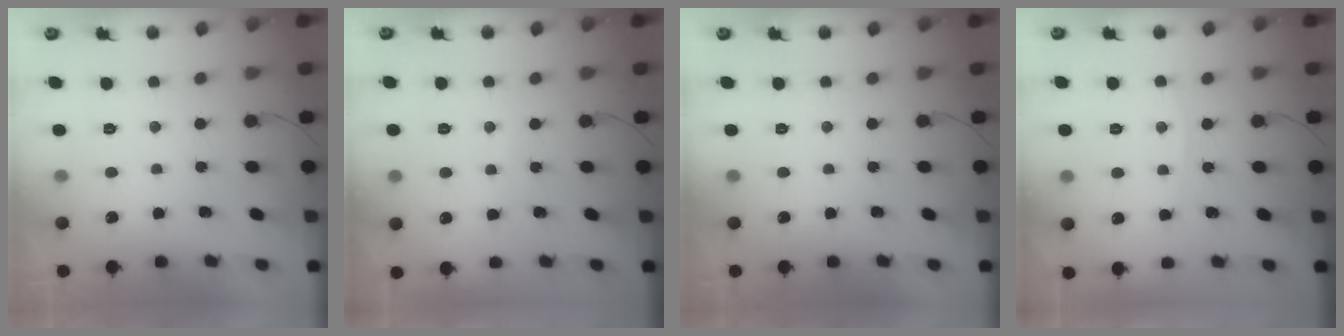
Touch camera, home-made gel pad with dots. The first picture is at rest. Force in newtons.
{"total": 1.8, "press": 1.7, "slide": 0.2}
{"total": 0.0}
{"total": 4.4, "press": 4.3, "slide": 0.7}